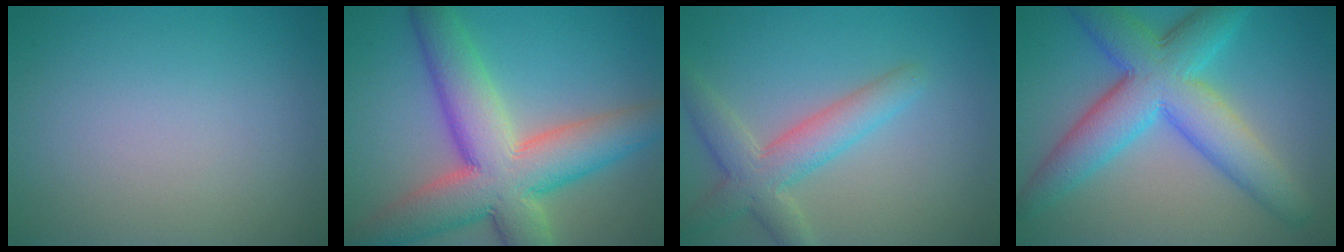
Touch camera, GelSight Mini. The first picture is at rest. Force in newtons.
{"total": 11.4, "press": 11.3, "slide": 0.7}
{"total": 4.6, "press": 4.6, "slide": 0.4}
{"total": 8.8, "press": 8.8, "slide": 0.1}